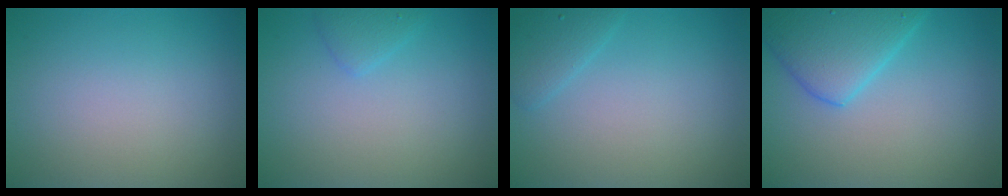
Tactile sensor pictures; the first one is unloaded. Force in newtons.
{"total": 1.2, "press": 1.2, "slide": 0.0}
{"total": 1.6, "press": 1.6, "slide": 0.1}
{"total": 5.2, "press": 5.2, "slide": 0.2}